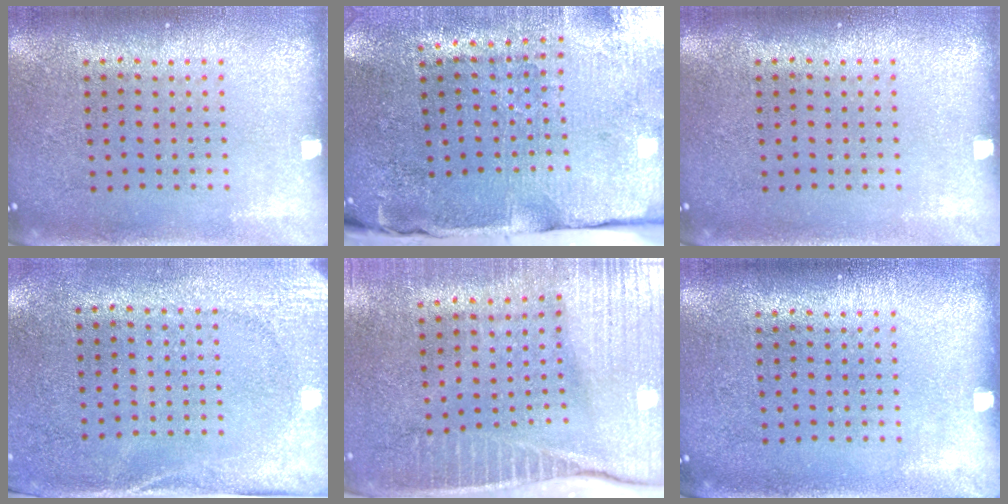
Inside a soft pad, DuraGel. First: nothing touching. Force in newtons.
{"total": 4.8, "press": 3.9, "slide": 2.9}
{"total": 0.0}
{"total": 2.7, "press": 2.2, "slide": 1.6}
{"total": 4.1, "press": 3.6, "slide": 1.9}
{"total": 0.0}